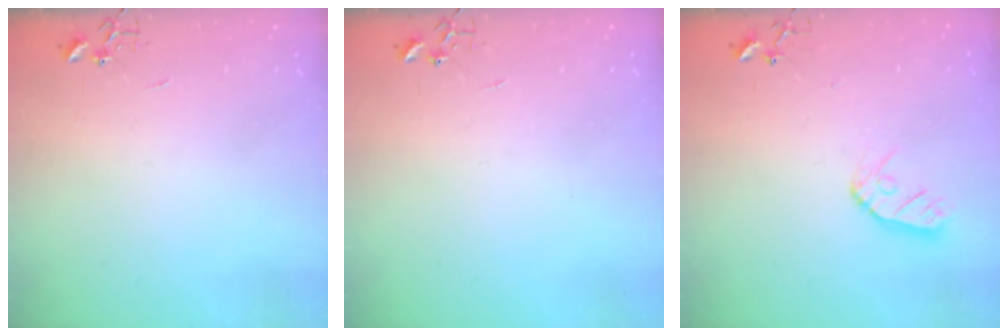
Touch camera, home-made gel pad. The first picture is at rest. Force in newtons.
{"total": 0.0}
{"total": 9.0, "press": 8.9, "slide": 0.8}